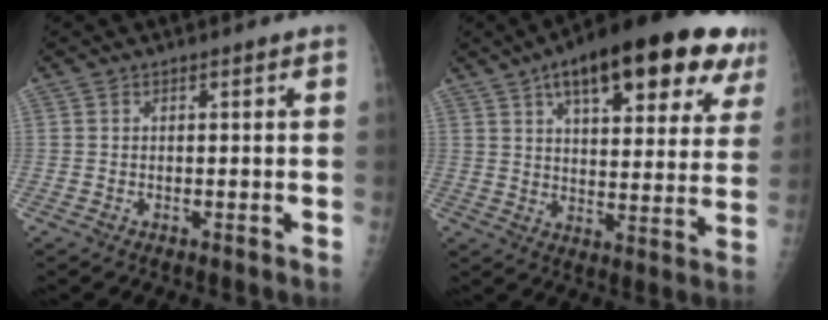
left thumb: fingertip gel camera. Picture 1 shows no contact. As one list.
[{"total": 25.3, "force": [13.4, 9.4, 19.3], "torque": [-0.250, -0.006, 0.189]}]